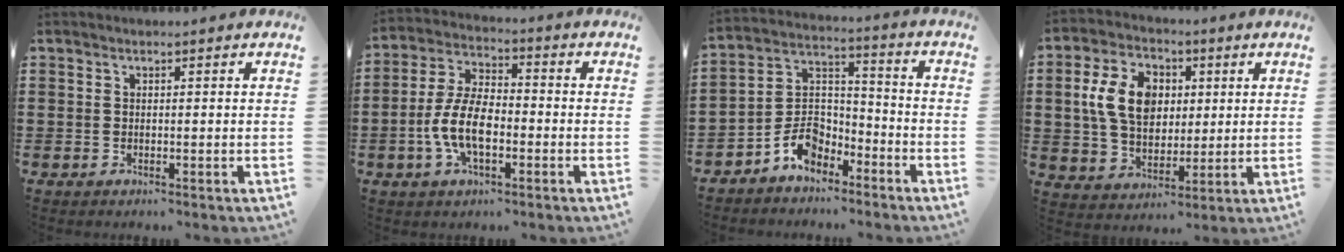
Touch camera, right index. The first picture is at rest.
{"total": 8.4, "force": [-2.4, 3.9, 7.0], "torque": [-0.167, -0.004, -0.054]}
{"total": 6.7, "force": [-4.7, 4.1, 2.5], "torque": [-0.061, 0.011, -0.093]}
{"total": 10.3, "force": [1.9, 7.5, 6.8], "torque": [-0.157, 0.015, 0.027]}